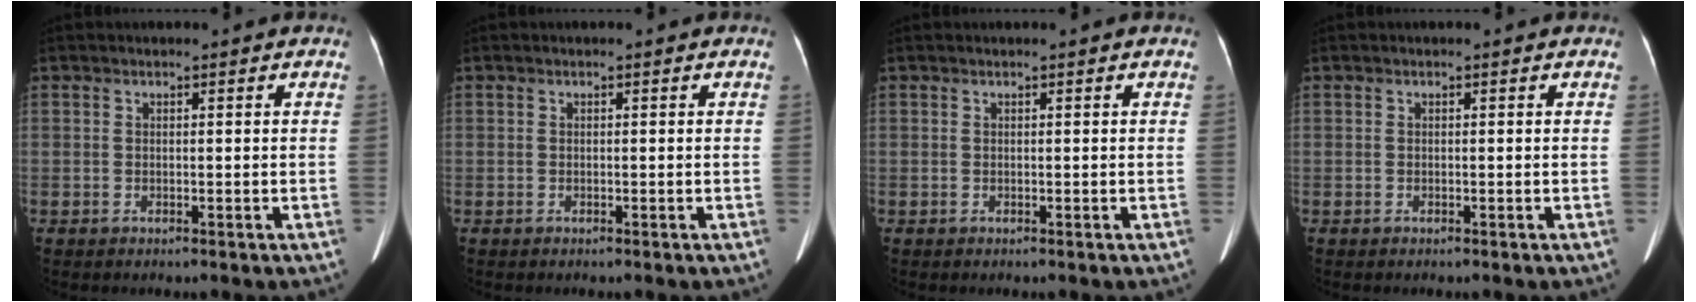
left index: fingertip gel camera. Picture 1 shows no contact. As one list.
[{"total": 0.0}, {"total": 0.0}, {"total": 0.0}]